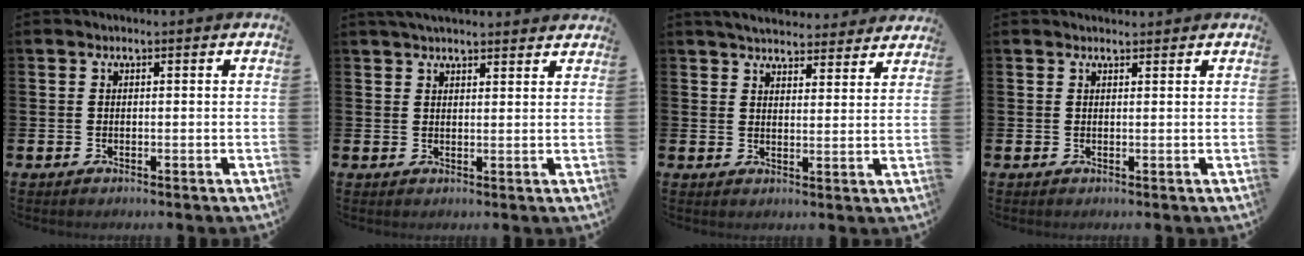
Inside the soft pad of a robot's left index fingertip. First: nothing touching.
{"total": 3.4, "force": [3.2, 0.4, 0.9], "torque": [-0.023, -0.008, 0.059]}
{"total": 4.8, "force": [4.7, 0.8, 0.5], "torque": [-0.023, -0.025, 0.085]}
{"total": 0.9, "force": [0.9, 0.2, 0.1], "torque": [0.010, -0.003, 0.015]}